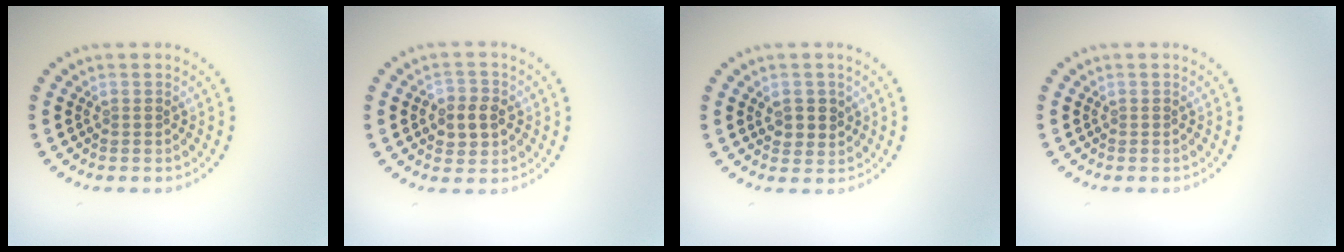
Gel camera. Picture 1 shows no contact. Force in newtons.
{"total": 2.9, "press": 2.8, "slide": 0.3}
{"total": 2.3, "press": 2.2, "slide": 0.6}
{"total": 0.0}